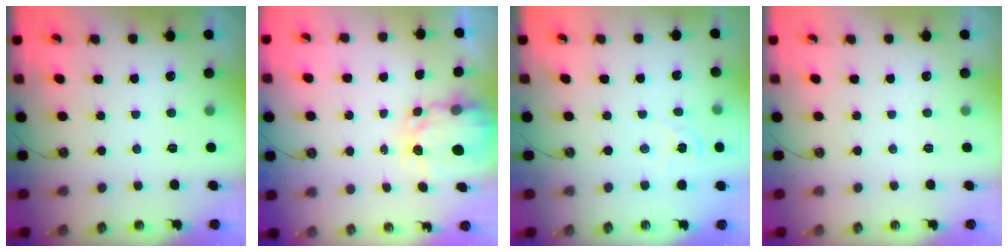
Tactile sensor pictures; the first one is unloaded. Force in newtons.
{"total": 3.9, "press": 3.9, "slide": 0.2}
{"total": 1.9, "press": 1.8, "slide": 0.3}
{"total": 0.0}